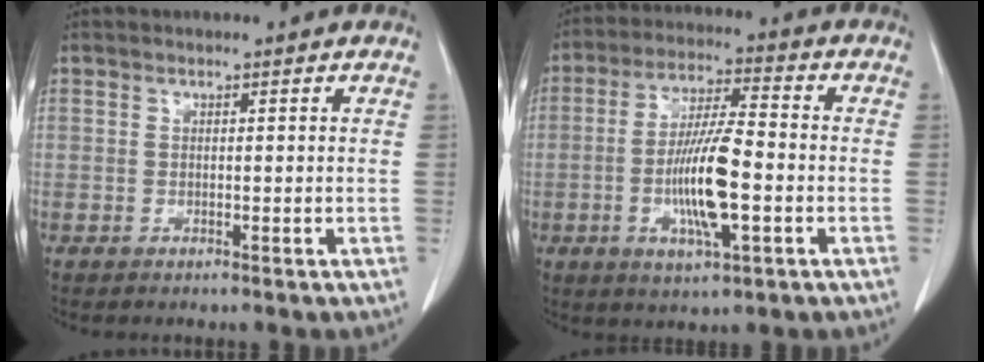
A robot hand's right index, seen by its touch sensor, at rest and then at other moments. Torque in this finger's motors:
{"motor_torque": [1.96, -0.18, 0.52, 0.18]}